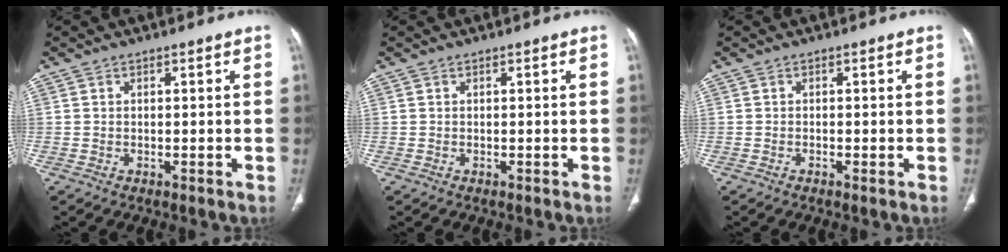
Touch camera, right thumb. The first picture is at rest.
{"total": 0.0}
{"total": 0.6, "force": [-0.3, 0.2, 0.5], "torque": [-0.014, -0.001, -0.004]}